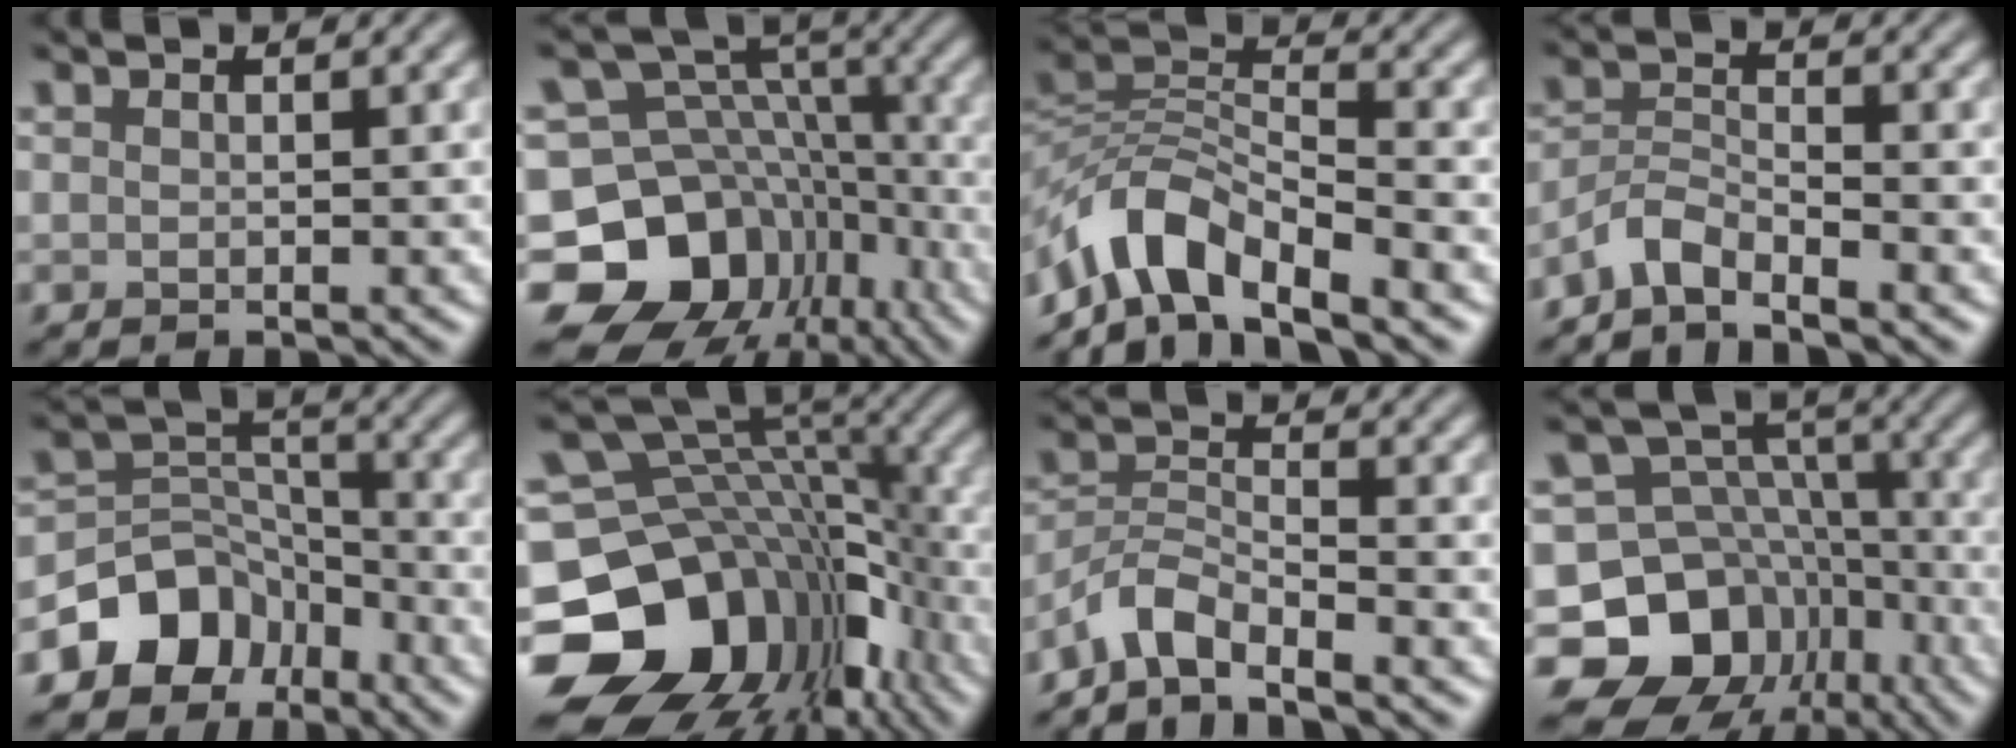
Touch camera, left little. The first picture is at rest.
{"total": 13.2, "force": [-5.3, 10.6, 5.9], "torque": [-0.115, 0.015, -0.091]}
{"total": 7.1, "force": [-5.2, 2.5, 4.1], "torque": [-0.062, 0.005, -0.110]}
{"total": 3.0, "force": [-2.7, 0.6, 1.2], "torque": [-0.024, 0.004, -0.064]}
{"total": 7.3, "force": [-4.5, 5.3, 2.1], "torque": [-0.019, 0.007, -0.088]}
{"total": 15.9, "force": [-4.2, 12.0, 9.6], "torque": [-0.200, -0.024, -0.046]}
{"total": 3.7, "force": [-3.2, 0.9, 1.7], "torque": [-0.029, 0.004, -0.074]}
{"total": 12.2, "force": [-5.8, 9.8, 4.4], "torque": [-0.086, 0.014, -0.101]}